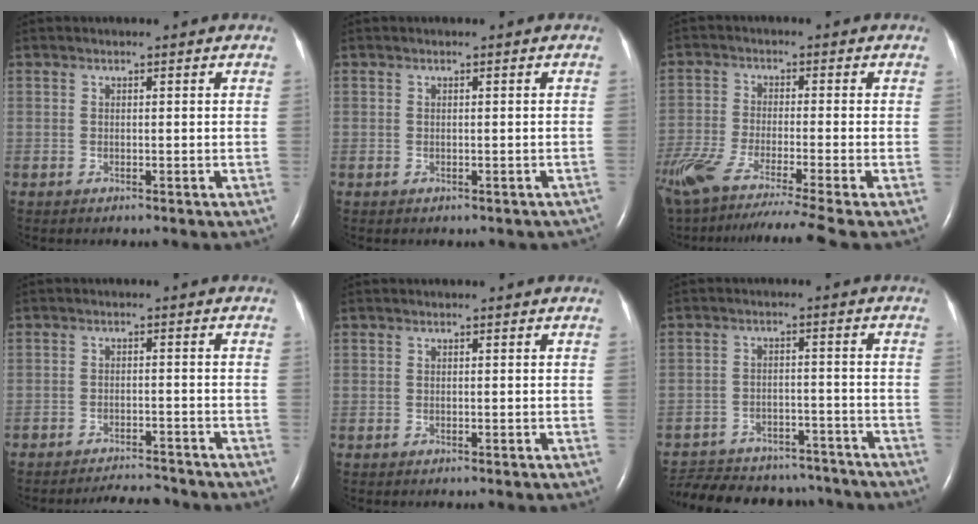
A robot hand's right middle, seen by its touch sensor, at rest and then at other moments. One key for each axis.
{"total": 1.4, "fx": -1.0, "fy": 0.9, "fz": 0.6, "tx": -0.004, "ty": 0.006, "tz": -0.006}
{"total": 17.7, "fx": -14.0, "fy": -0.5, "fz": 10.8, "tx": -0.209, "ty": -0.060, "tz": -0.237}
{"total": 5.6, "fx": -5.5, "fy": 0.6, "fz": 0.8, "tx": -0.013, "ty": -0.006, "tz": -0.085}
{"total": 0.0}
{"total": 19.4, "fx": -17.2, "fy": 6.6, "fz": 6.0, "tx": -0.158, "ty": -0.004, "tz": -0.233}